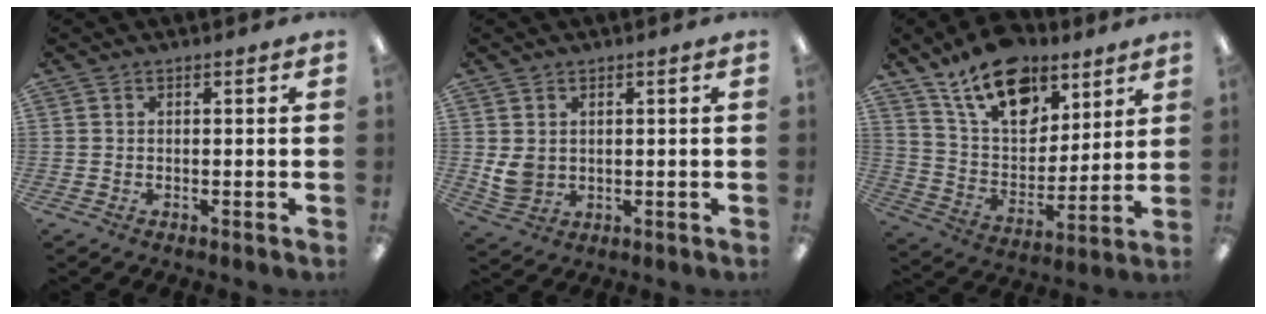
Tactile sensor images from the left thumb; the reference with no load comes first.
{"total": 4.9, "force": [1.2, 4.0, 2.5], "torque": [-0.047, 0.000, 0.026]}
{"total": 18.2, "force": [12.4, 9.7, 9.1], "torque": [-0.151, -0.068, 0.221]}